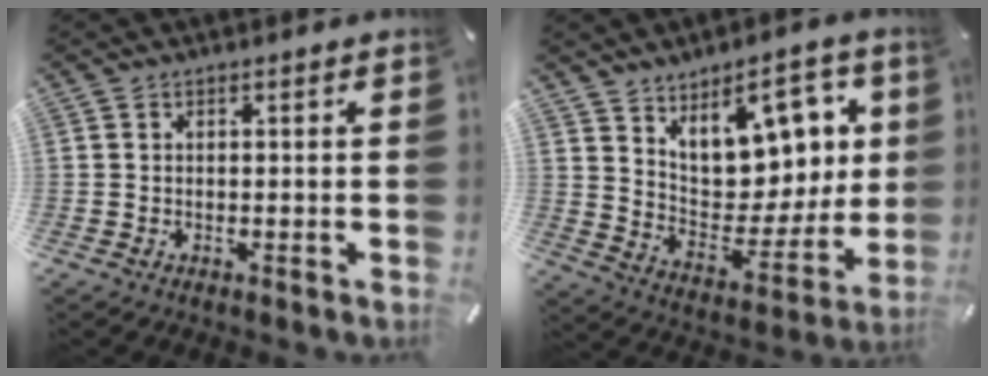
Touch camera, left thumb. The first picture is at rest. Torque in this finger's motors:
{"motor_torque": [2.70, 1.90, 0.53, -0.34, 0.19]}